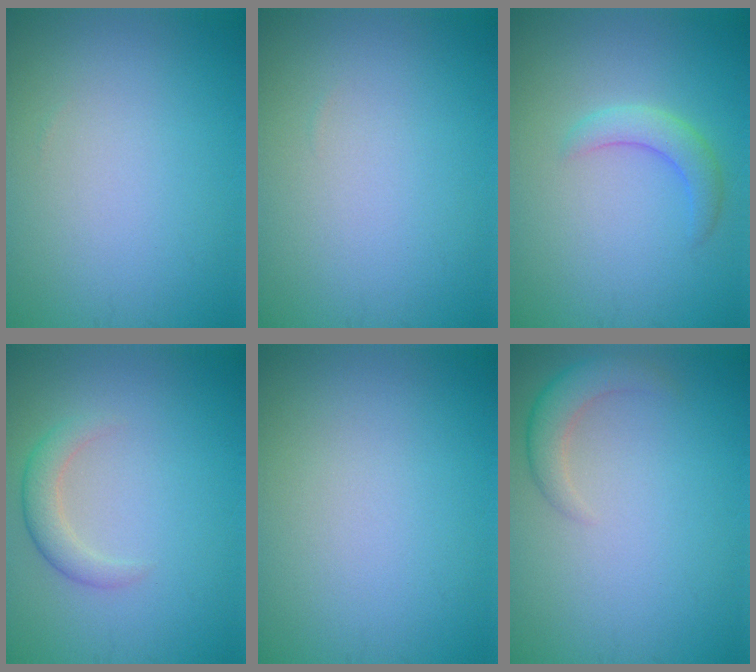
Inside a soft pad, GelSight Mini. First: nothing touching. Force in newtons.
{"total": 0.0}
{"total": 2.4, "press": 2.4, "slide": 0.1}
{"total": 2.3, "press": 2.3, "slide": 0.1}
{"total": 0.0}
{"total": 2.6, "press": 2.6, "slide": 0.3}